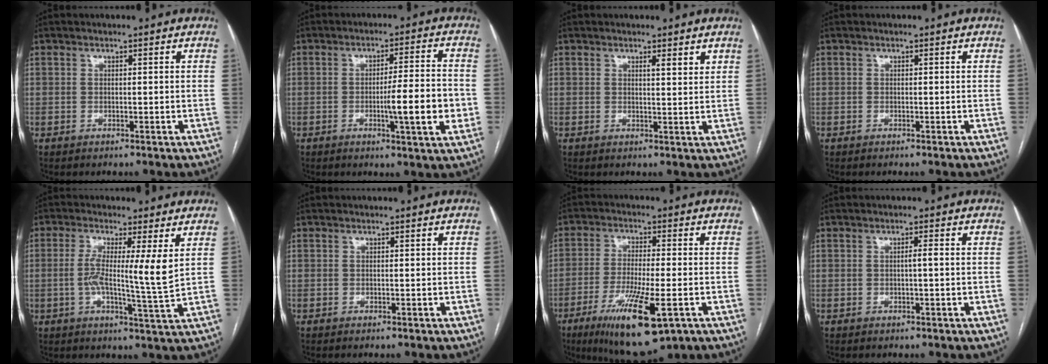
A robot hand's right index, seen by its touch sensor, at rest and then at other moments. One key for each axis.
{"total": 9.6, "fx": -2.2, "fy": 0.2, "fz": 9.3, "tx": -0.137, "ty": -0.005, "tz": -0.034}
{"total": 2.0, "fx": 1.5, "fy": 0.3, "fz": 1.3, "tx": -0.023, "ty": -0.007, "tz": 0.023}
{"total": 0.0}
{"total": 6.7, "fx": 1.2, "fy": -1.0, "fz": 6.5, "tx": -0.115, "ty": -0.010, "tz": 0.022}
{"total": 0.0}
{"total": 13.7, "fx": -6.4, "fy": 2.5, "fz": 11.8, "tx": -0.214, "ty": -0.033, "tz": -0.099}
{"total": 0.9, "fx": -0.1, "fy": 0.0, "fz": 0.9, "tx": -0.014, "ty": 0.001, "tz": 0.000}